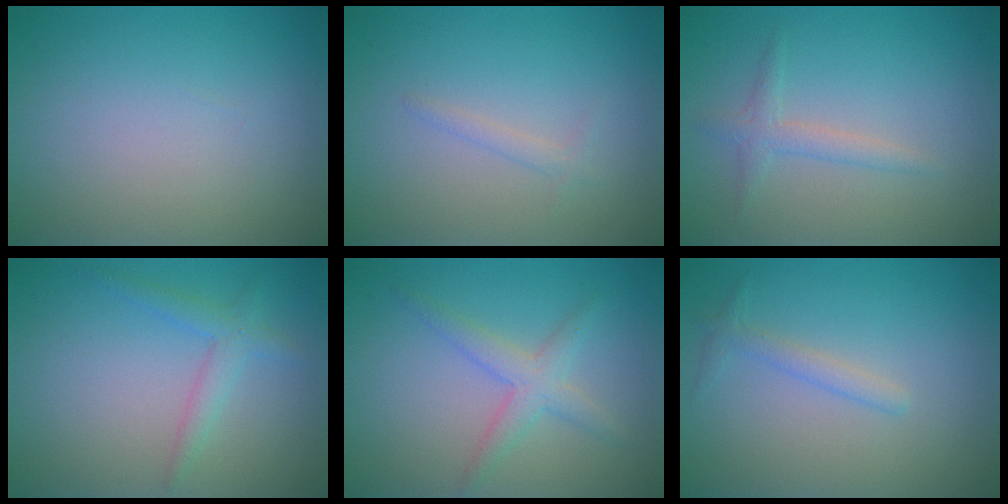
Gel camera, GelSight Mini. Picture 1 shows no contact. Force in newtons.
{"total": 0.9, "press": 0.9, "slide": 0.0}
{"total": 1.7, "press": 1.7, "slide": 0.1}
{"total": 2.0, "press": 2.0, "slide": 0.1}
{"total": 2.6, "press": 2.6, "slide": 0.1}
{"total": 1.4, "press": 1.4, "slide": 0.1}